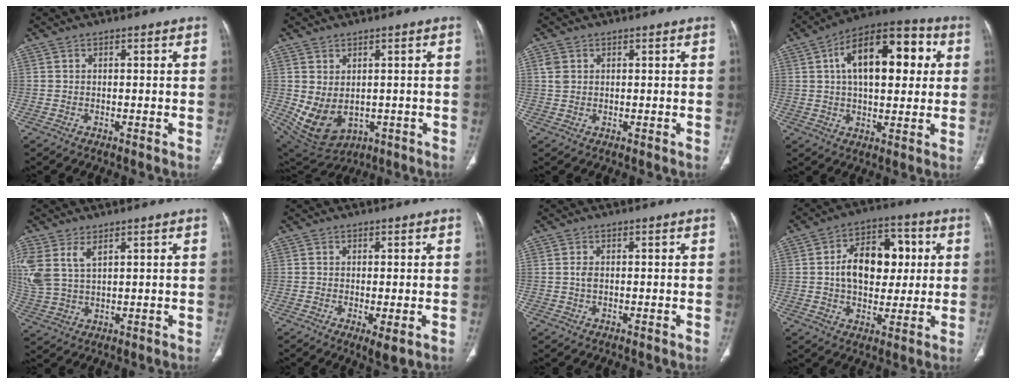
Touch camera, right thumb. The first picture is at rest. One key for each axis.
{"total": 10.0, "fx": -1.0, "fy": 7.3, "fz": 6.8, "tx": -0.113, "ty": -0.002, "tz": 0.018}
{"total": 2.2, "fx": 0.7, "fy": 1.8, "fz": 1.2, "tx": -0.023, "ty": 0.002, "tz": 0.018}
{"total": 18.9, "fx": 4.6, "fy": 9.6, "fz": 15.7, "tx": -0.209, "ty": 0.020, "tz": 0.061}
{"total": 9.8, "fx": 4.3, "fy": 5.4, "fz": 7.0, "tx": -0.173, "ty": -0.004, "tz": 0.100}
{"total": 3.0, "fx": -0.8, "fy": 0.9, "fz": 2.8, "tx": -0.052, "ty": -0.013, "tz": -0.012}
{"total": 1.3, "fx": 0.0, "fy": 0.7, "fz": 1.0, "tx": -0.022, "ty": 0.000, "tz": 0.000}
{"total": 14.6, "fx": 1.8, "fy": 9.6, "fz": 10.9, "tx": -0.128, "ty": 0.018, "tz": 0.025}